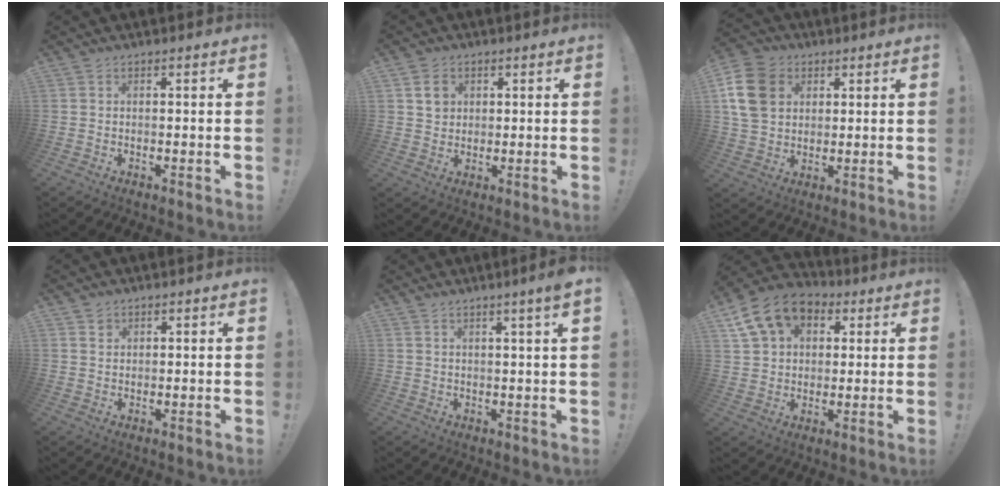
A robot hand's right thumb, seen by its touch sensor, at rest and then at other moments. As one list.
[{"total": 4.8, "force": [1.9, 4.1, 1.4], "torque": [-0.011, -0.002, 0.032]}, {"total": 13.5, "force": [4.1, 10.6, 7.3], "torque": [-0.122, -0.008, 0.085]}, {"total": 1.5, "force": [1.0, 1.1, 0.3], "torque": [0.001, -0.005, 0.018]}, {"total": 3.3, "force": [1.9, -0.6, 2.7], "torque": [-0.043, -0.010, 0.027]}, {"total": 14.2, "force": [6.5, 10.5, 7.0], "torque": [-0.116, -0.018, 0.129]}]